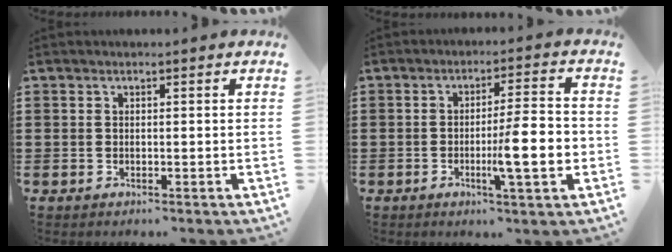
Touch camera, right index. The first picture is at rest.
{"total": 9.3, "force": [-2.1, 1.2, 9.0], "torque": [-0.129, -0.009, -0.036]}